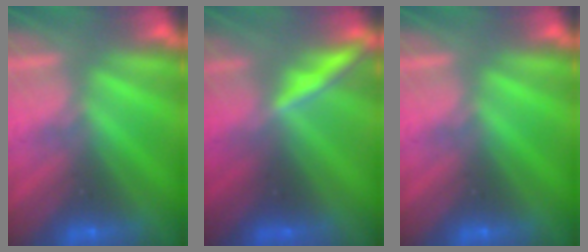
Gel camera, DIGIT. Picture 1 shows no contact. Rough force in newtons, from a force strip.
{"total": 1.9}
{"total": 0.0}